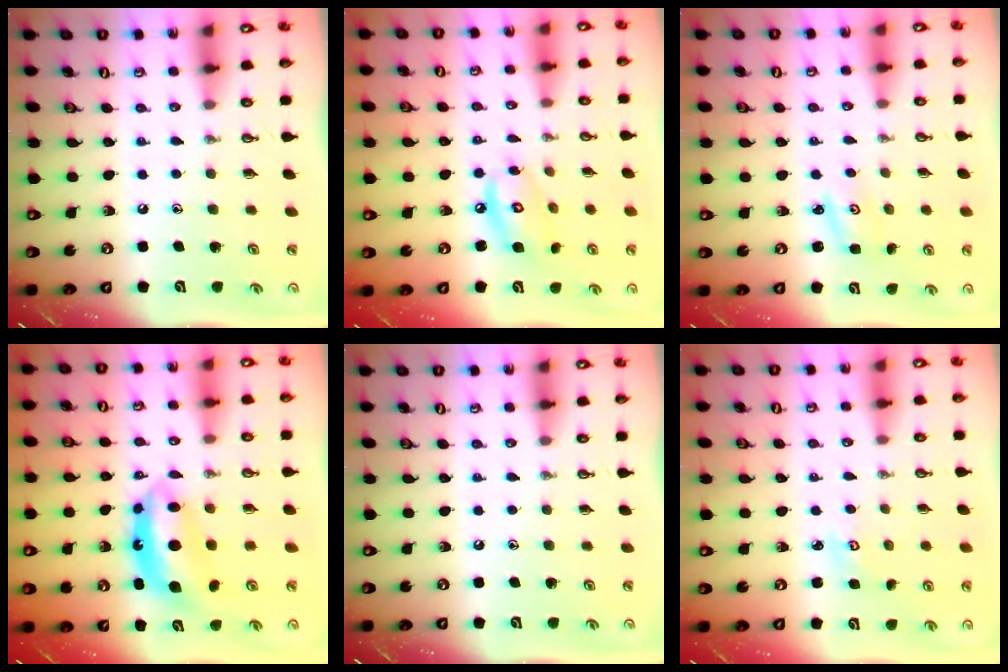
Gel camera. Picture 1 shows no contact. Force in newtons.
{"total": 9.5, "press": 9.5, "slide": 0.7}
{"total": 2.0, "press": 2.0, "slide": 0.2}
{"total": 9.2, "press": 9.2, "slide": 0.9}
{"total": 0.0}
{"total": 2.5, "press": 2.4, "slide": 0.3}